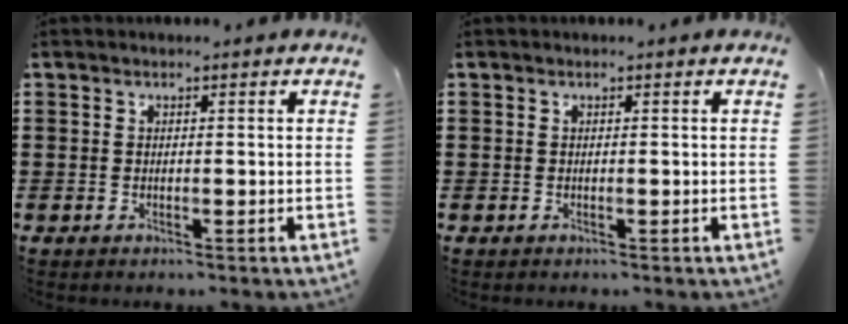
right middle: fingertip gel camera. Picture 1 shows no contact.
{"total": 0.0}